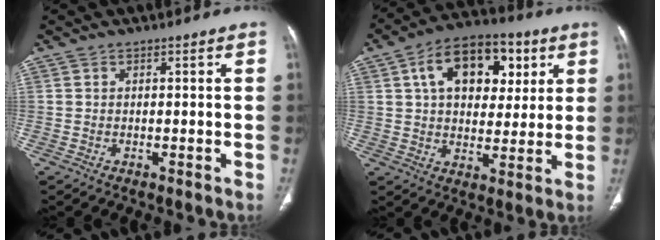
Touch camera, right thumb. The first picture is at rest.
{"total": 16.5, "force": [5.8, 10.6, 11.3], "torque": [-0.138, 0.002, 0.089]}